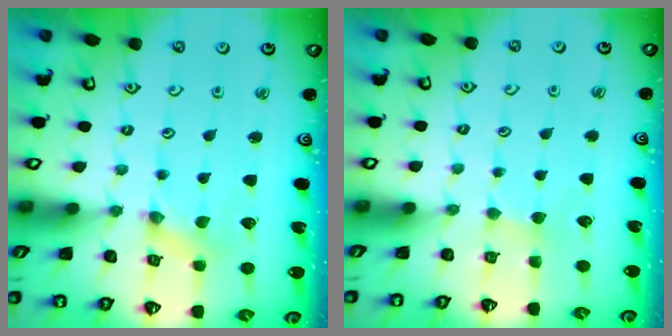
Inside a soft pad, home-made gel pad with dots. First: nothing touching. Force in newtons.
{"total": 1.9, "press": 1.9, "slide": 0.3}